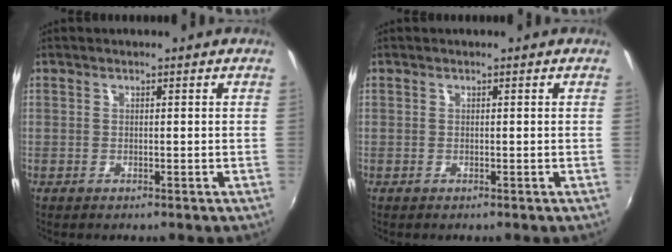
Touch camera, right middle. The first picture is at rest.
{"total": 0.0}